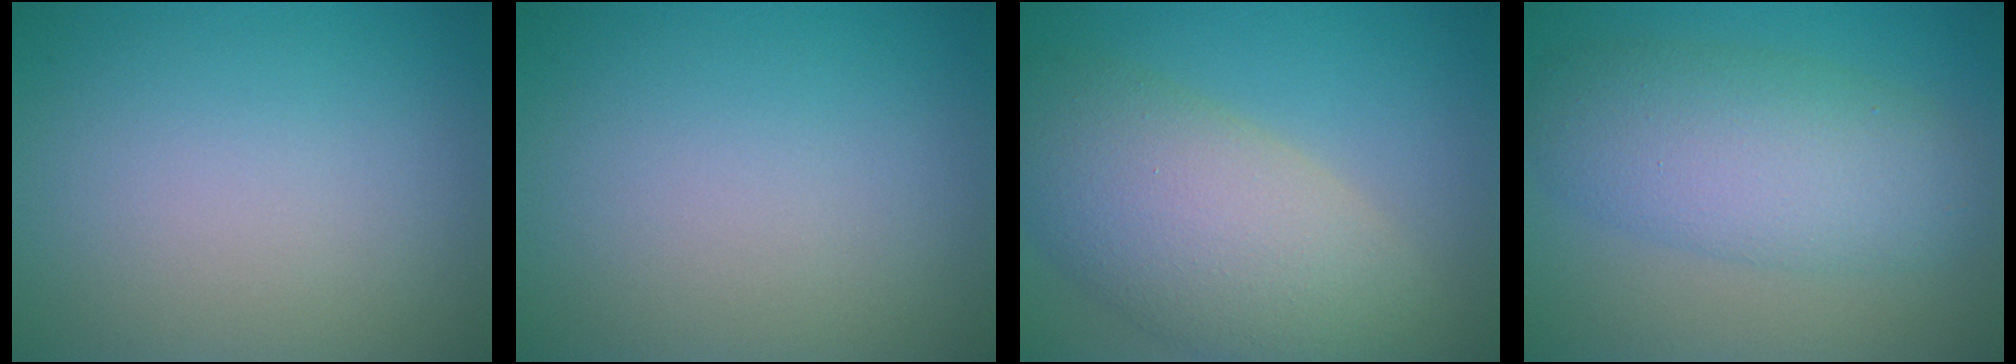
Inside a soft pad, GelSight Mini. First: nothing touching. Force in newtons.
{"total": 0.0}
{"total": 9.5, "press": 9.5, "slide": 0.8}
{"total": 6.6, "press": 6.6, "slide": 0.2}